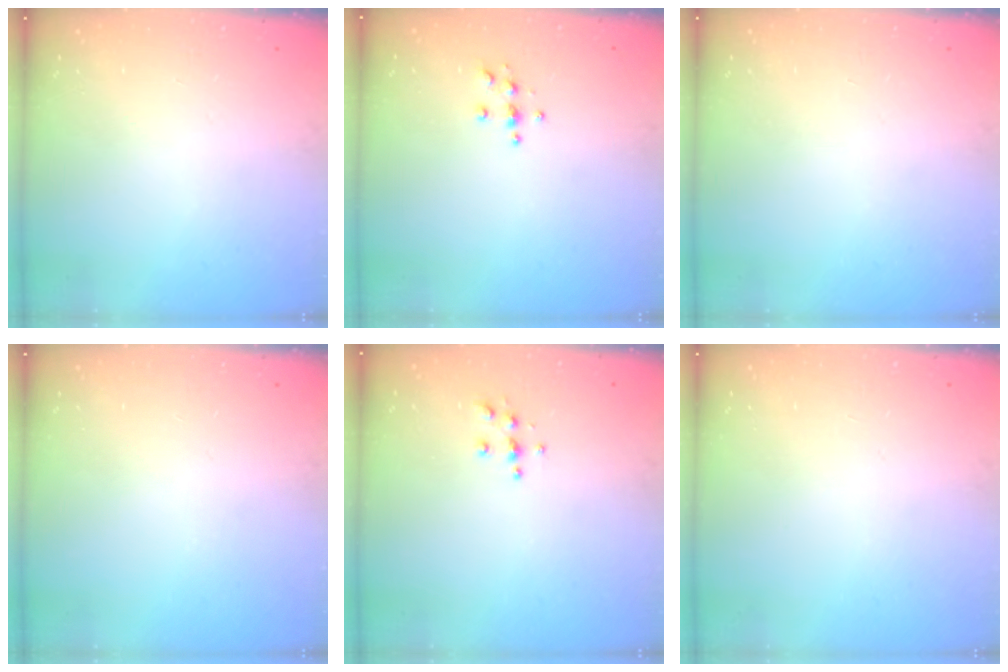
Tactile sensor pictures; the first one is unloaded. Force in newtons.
{"total": 3.9, "press": 3.9, "slide": 0.5}
{"total": 0.0}
{"total": 0.0}
{"total": 4.9, "press": 4.9, "slide": 0.5}
{"total": 0.0}